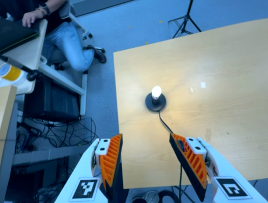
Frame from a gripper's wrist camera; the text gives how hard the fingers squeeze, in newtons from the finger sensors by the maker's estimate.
{"total": 0.0}